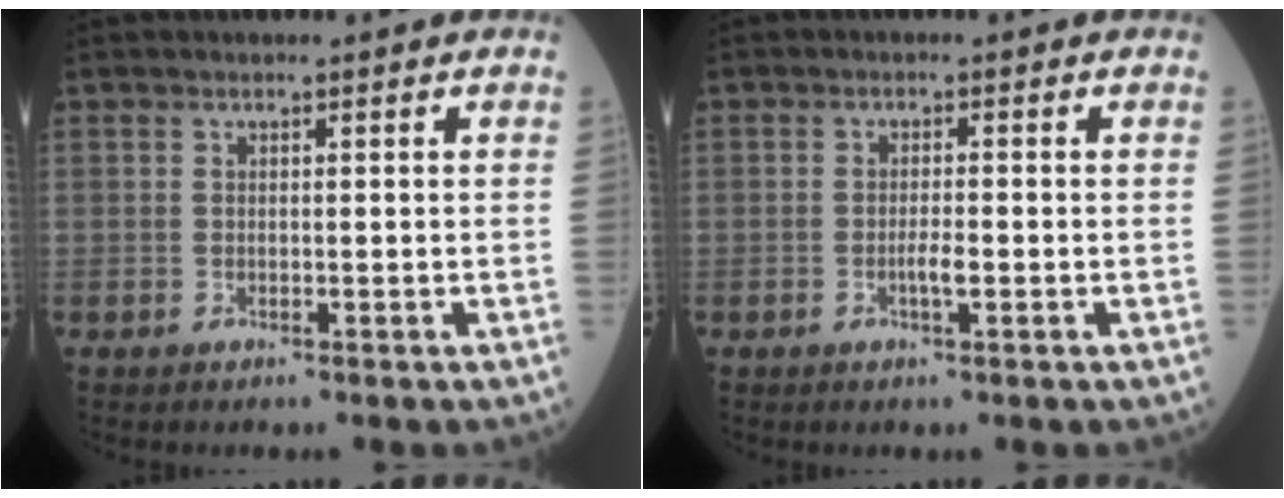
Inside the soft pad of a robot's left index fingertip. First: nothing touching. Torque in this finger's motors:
{"motor_torque": [0.48, 0.14, 0.04, 0.02]}